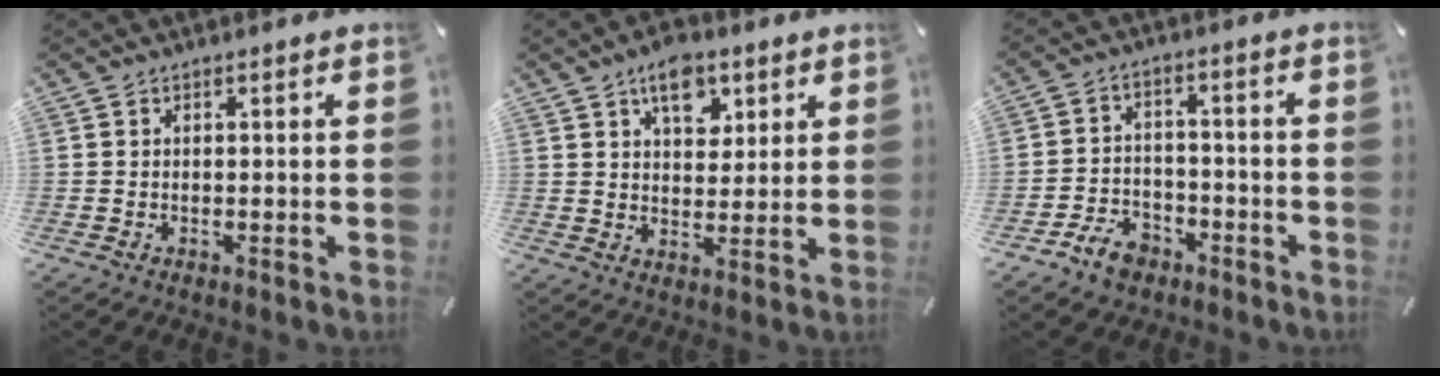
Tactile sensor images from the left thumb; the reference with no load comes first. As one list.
[{"total": 8.8, "force": [4.8, 5.7, 4.8], "torque": [-0.054, -0.018, 0.080]}, {"total": 7.3, "force": [-4.8, 4.8, 2.6], "torque": [-0.053, 0.031, -0.091]}]